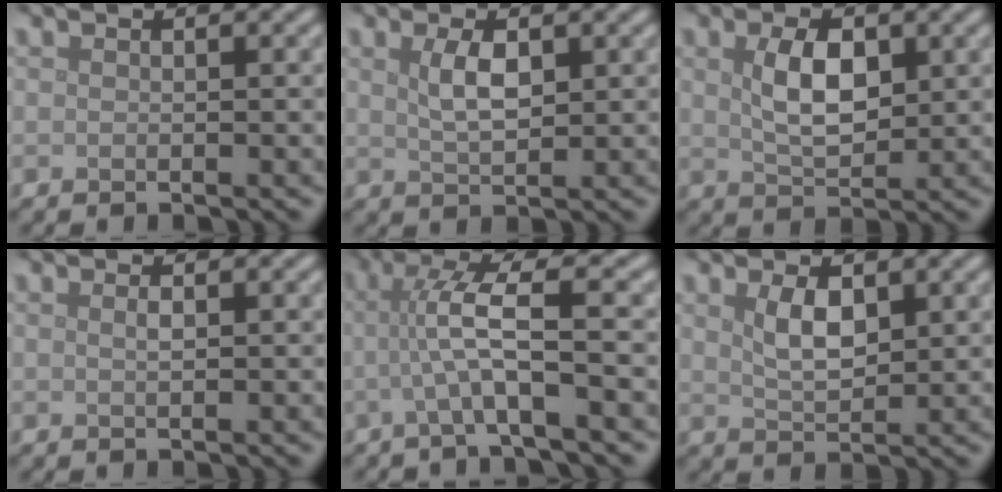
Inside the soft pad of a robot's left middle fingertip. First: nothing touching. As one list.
[{"total": 2.6, "force": [0.9, 1.1, 2.2], "torque": [-0.047, 0.000, 0.020]}, {"total": 4.1, "force": [1.0, 2.2, 3.3], "torque": [-0.070, -0.001, 0.022]}, {"total": 0.7, "force": [0.2, 0.2, 0.7], "torque": [-0.012, 0.003, 0.003]}, {"total": 4.6, "force": [-0.4, 0.3, 4.6], "torque": [-0.092, 0.010, -0.012]}, {"total": 2.7, "force": [1.1, 1.2, 2.2], "torque": [-0.046, -0.003, 0.025]}]